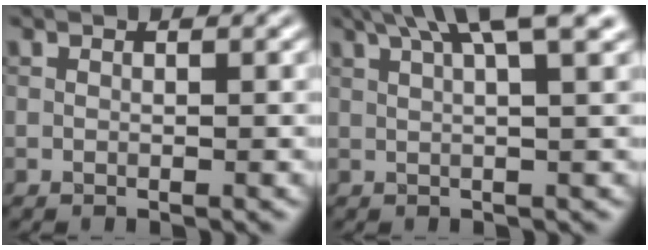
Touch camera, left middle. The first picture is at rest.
{"total": 6.5, "force": [3.6, 1.3, 5.3], "torque": [-0.065, 0.023, 0.042]}